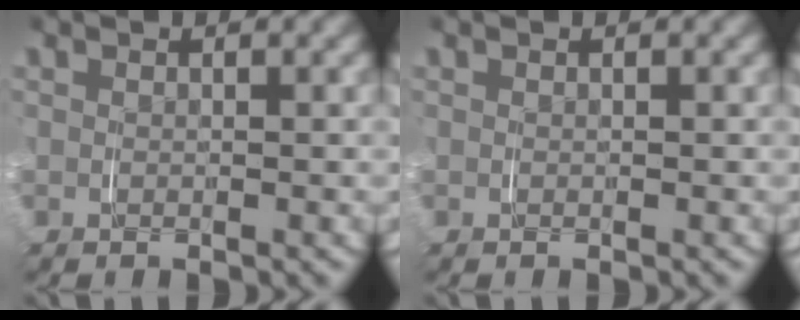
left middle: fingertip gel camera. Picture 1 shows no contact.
{"total": 0.0}